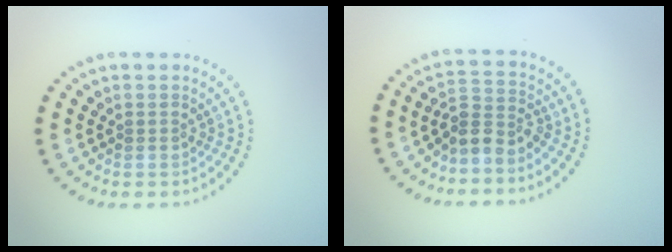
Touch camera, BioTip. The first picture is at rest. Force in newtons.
{"total": 2.8, "press": 2.2, "slide": 1.8}